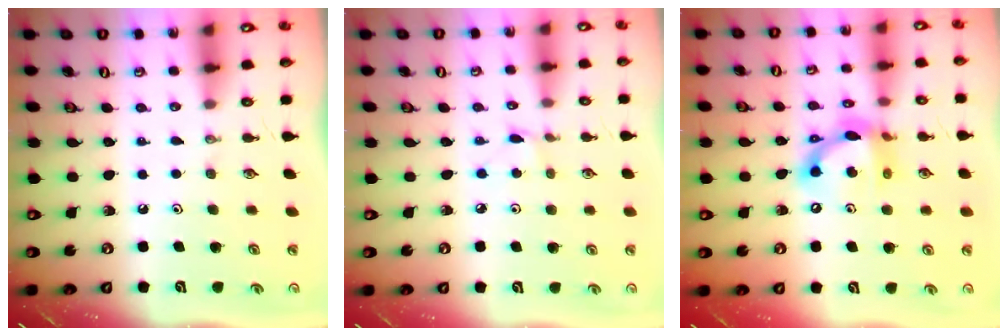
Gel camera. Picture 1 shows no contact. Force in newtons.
{"total": 2.2, "press": 2.2, "slide": 0.3}
{"total": 13.9, "press": 13.9, "slide": 0.8}